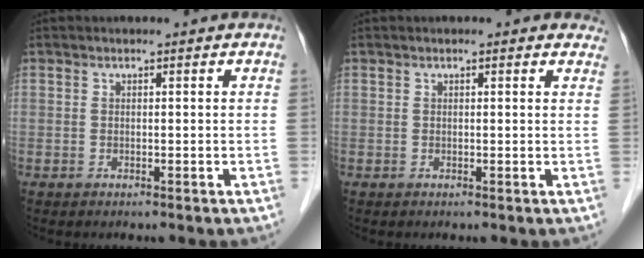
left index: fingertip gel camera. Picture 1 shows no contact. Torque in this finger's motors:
{"motor_torque": [0.43, -0.66, -0.20, -0.01]}